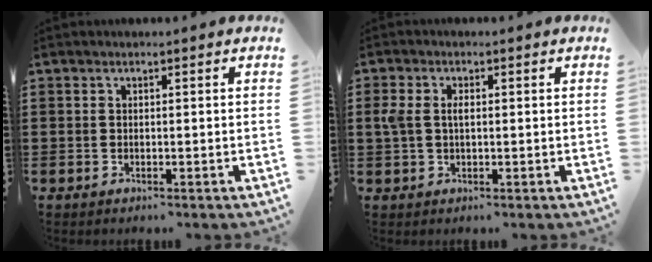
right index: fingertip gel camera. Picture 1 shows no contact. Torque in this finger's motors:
{"motor_torque": [0.61, -0.16, 0.18, 0.11]}